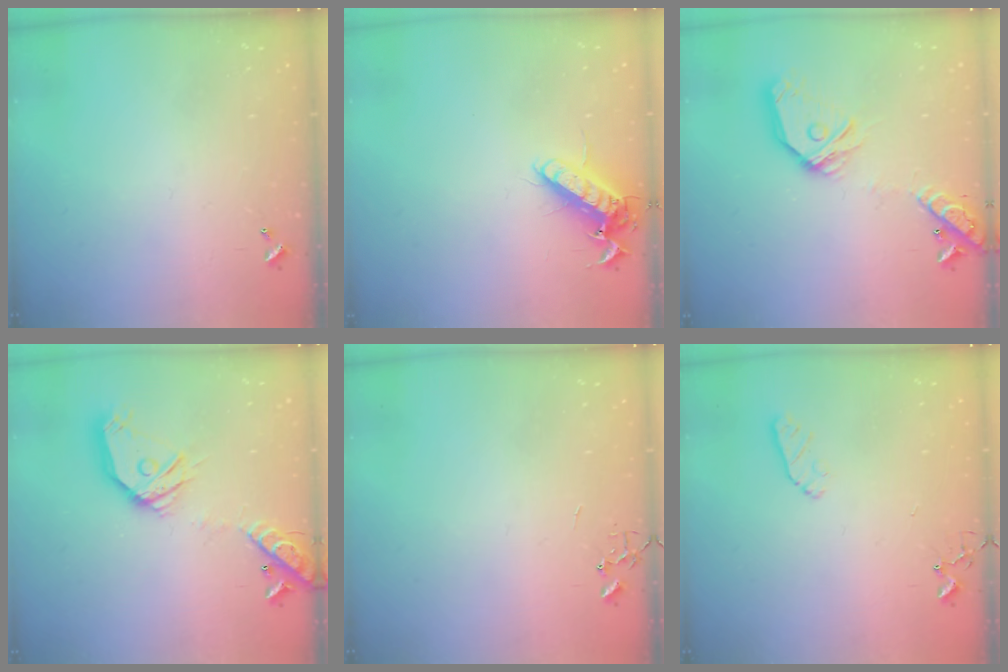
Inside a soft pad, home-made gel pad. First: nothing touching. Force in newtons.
{"total": 12.7, "press": 12.5, "slide": 2.1}
{"total": 17.7, "press": 17.5, "slide": 2.5}
{"total": 18.8, "press": 18.6, "slide": 3.0}
{"total": 0.0}
{"total": 5.6, "press": 5.5, "slide": 1.0}